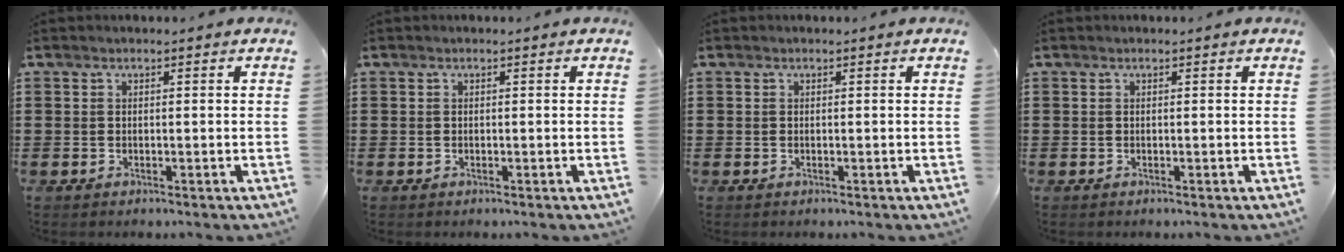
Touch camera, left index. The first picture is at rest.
{"total": 0.0}
{"total": 0.0}
{"total": 0.0}